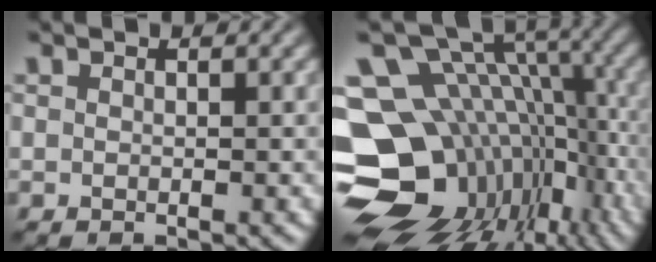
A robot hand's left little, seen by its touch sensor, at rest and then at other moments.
{"total": 16.9, "force": [-3.1, 12.2, 11.3], "torque": [-0.203, -0.005, 0.001]}